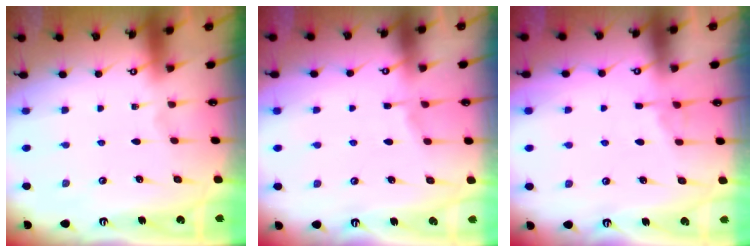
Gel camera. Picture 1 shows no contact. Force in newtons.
{"total": 3.3, "press": 3.3, "slide": 0.6}
{"total": 3.6, "press": 3.6, "slide": 0.5}